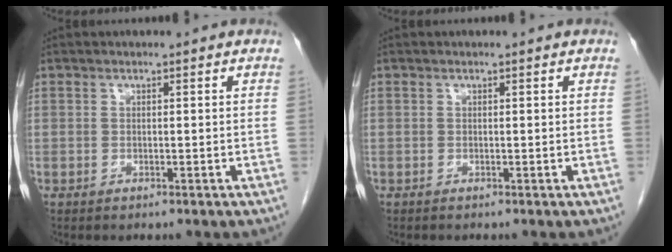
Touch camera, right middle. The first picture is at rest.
{"total": 0.0}